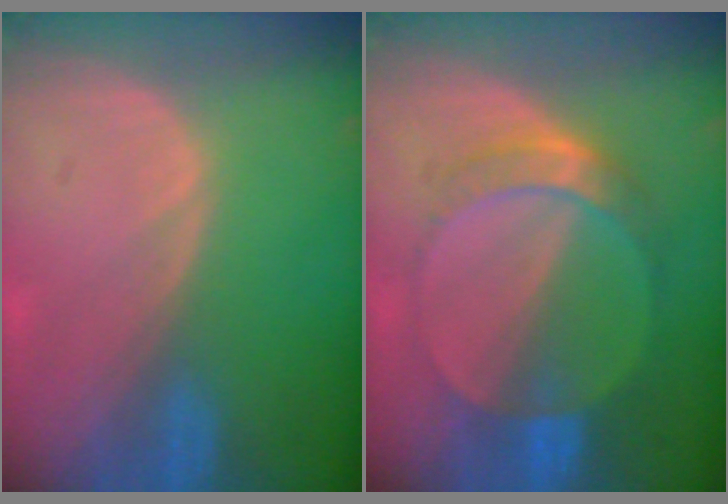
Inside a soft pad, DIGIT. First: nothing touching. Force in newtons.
{"total": 7.2, "press": 6.4, "slide": 3.3}